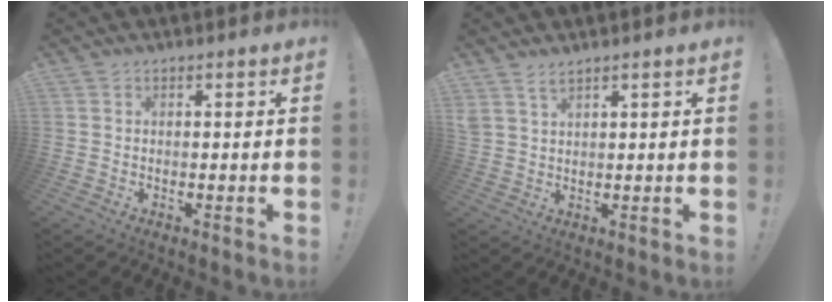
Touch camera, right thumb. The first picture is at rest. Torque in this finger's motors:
{"motor_torque": [1.55, 1.18, 0.49, 0.44, 0.18]}